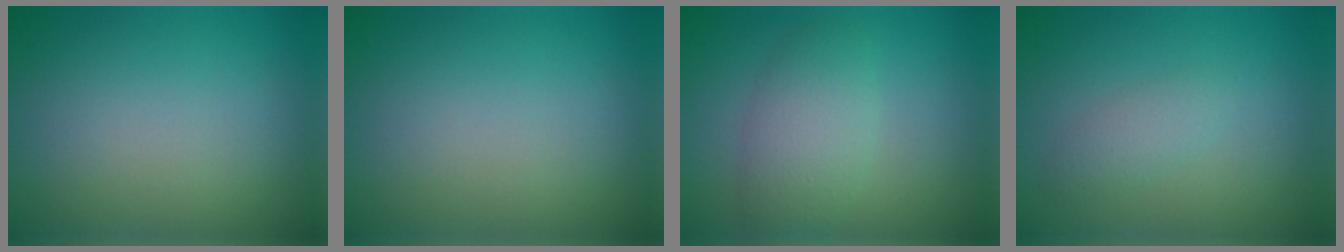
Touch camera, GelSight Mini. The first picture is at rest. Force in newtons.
{"total": 0.0}
{"total": 4.0, "press": 4.0, "slide": 0.2}
{"total": 1.7, "press": 1.6, "slide": 0.1}